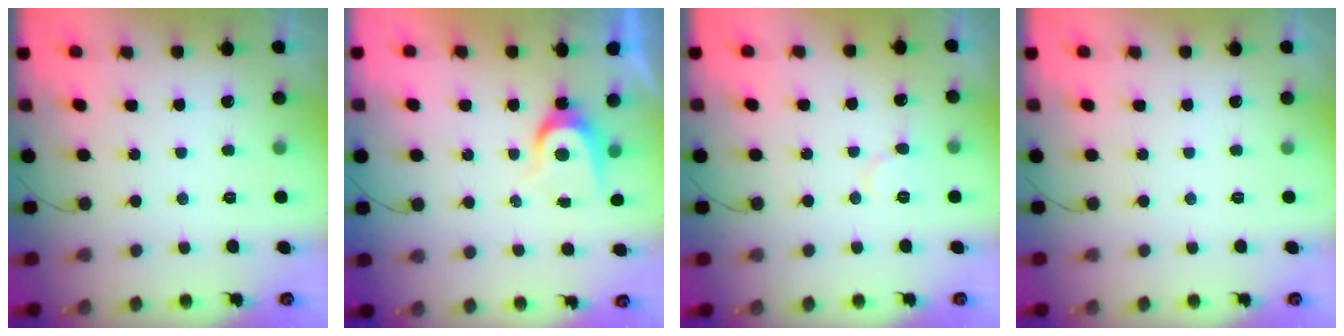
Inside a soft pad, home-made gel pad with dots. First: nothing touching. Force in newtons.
{"total": 6.3, "press": 6.3, "slide": 0.5}
{"total": 6.2, "press": 6.1, "slide": 0.6}
{"total": 0.0}